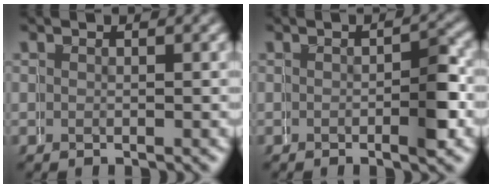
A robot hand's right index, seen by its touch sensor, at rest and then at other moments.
{"total": 2.4, "force": [-0.4, 0.0, 2.4], "torque": [-0.019, 0.011, -0.009]}